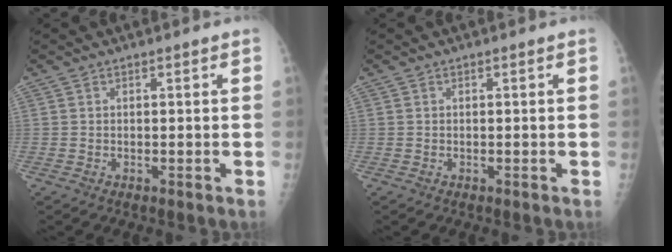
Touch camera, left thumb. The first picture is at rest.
{"total": 0.0}